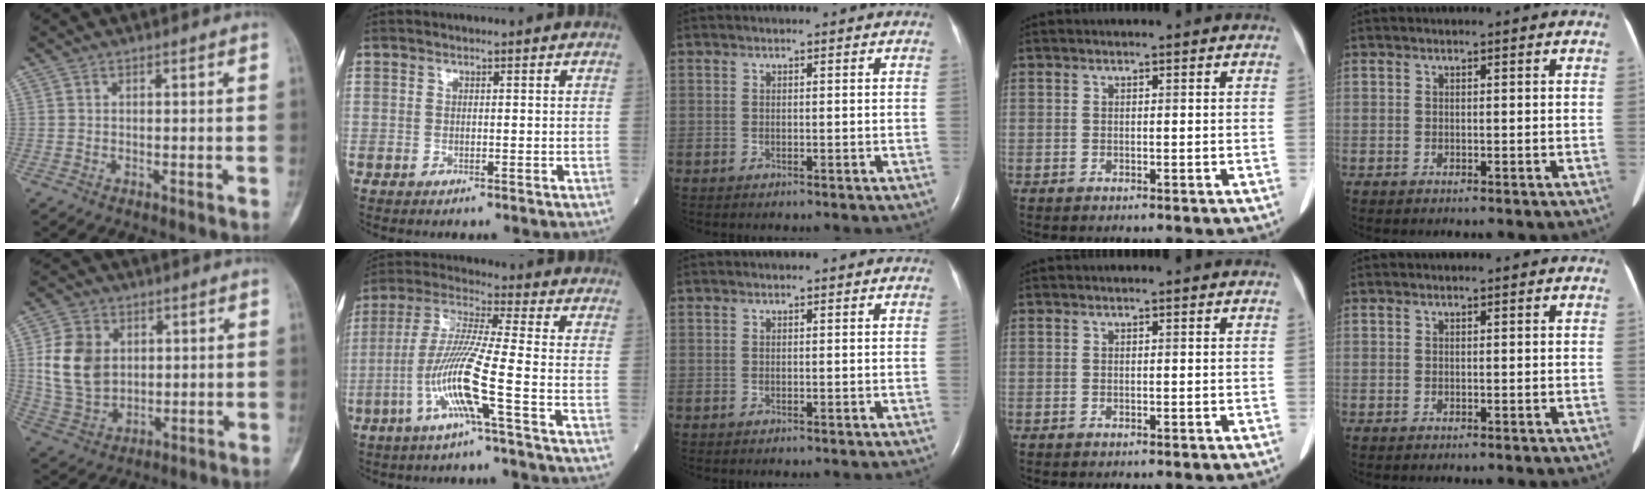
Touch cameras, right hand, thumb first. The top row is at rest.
{"thumb": {"total": 11.9, "force": [2.3, 9.1, 7.3], "torque": [-0.120, -0.008, 0.053]}, "index": {"total": 11.2, "force": [-4.1, -1.1, 10.4], "torque": [-0.215, -0.002, -0.086]}}